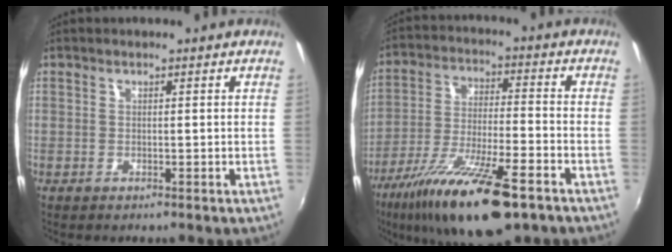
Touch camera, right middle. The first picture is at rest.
{"total": 19.4, "force": [-12.8, 4.2, 14.0], "torque": [-0.263, -0.042, -0.222]}